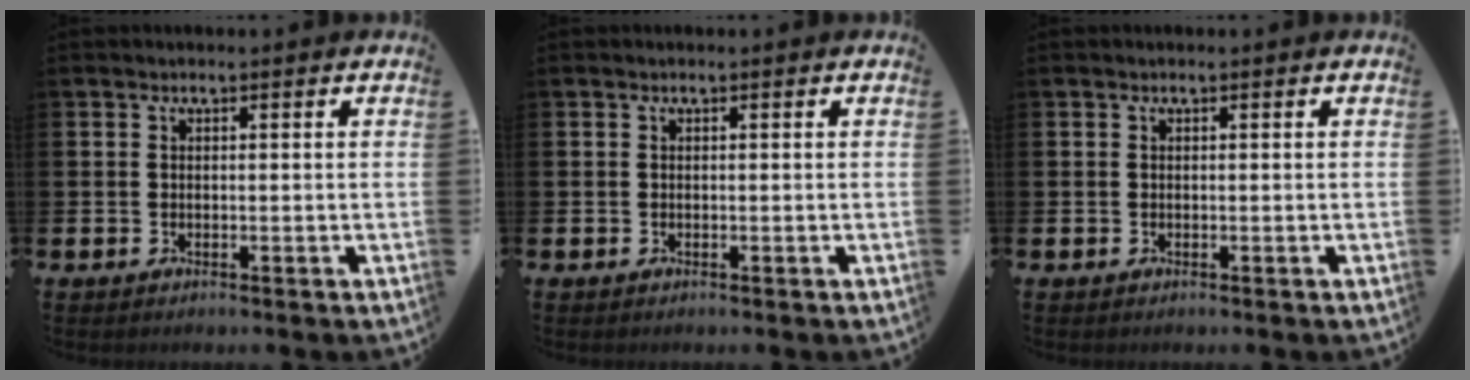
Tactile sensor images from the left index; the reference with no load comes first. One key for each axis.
{"total": 0.0}
{"total": 0.0}